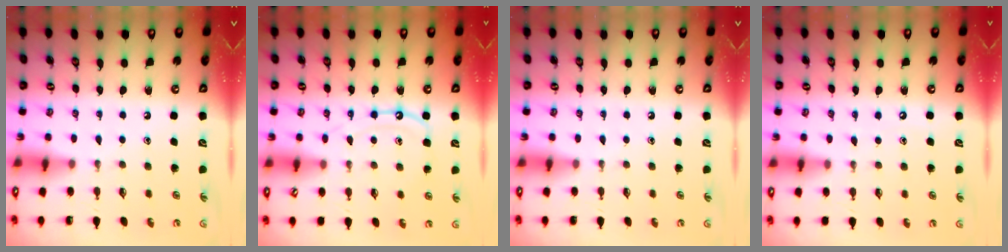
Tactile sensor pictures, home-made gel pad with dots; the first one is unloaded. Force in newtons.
{"total": 10.7, "press": 10.7, "slide": 1.0}
{"total": 0.0}
{"total": 4.5, "press": 4.4, "slide": 0.4}